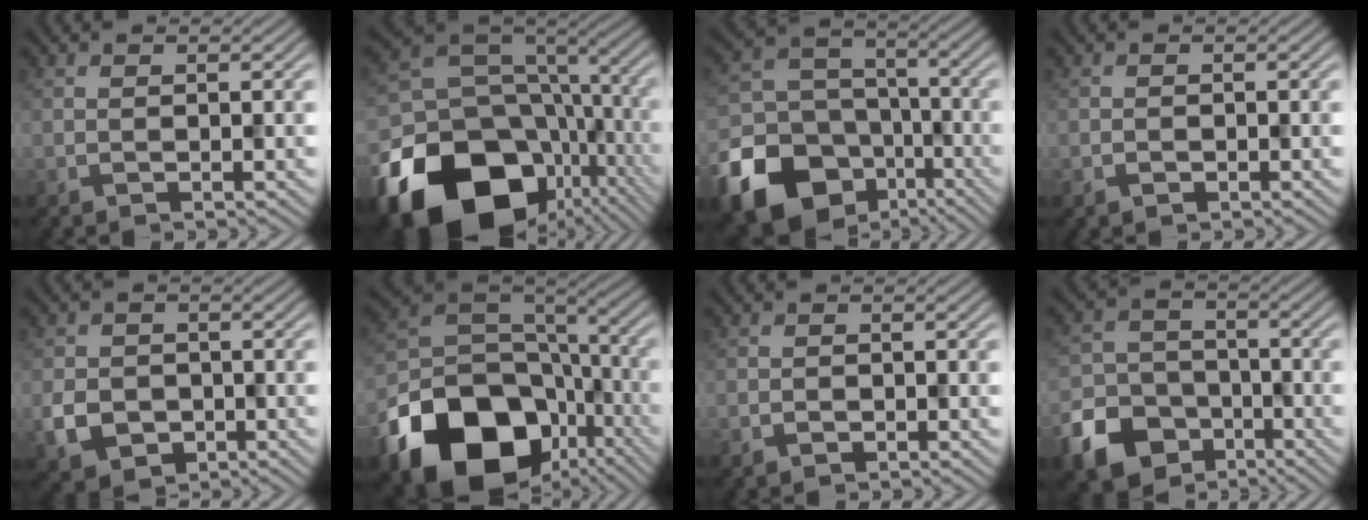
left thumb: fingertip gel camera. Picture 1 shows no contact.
{"total": 23.1, "force": [-10.5, 16.8, 11.8], "torque": [-0.261, -0.054, -0.145]}
{"total": 20.4, "force": [-10.5, 15.6, 7.9], "torque": [-0.212, -0.079, -0.181]}
{"total": 0.7, "force": [-0.4, 0.5, 0.3], "torque": [-0.004, -0.003, -0.007]}
{"total": 4.9, "force": [-1.5, 4.1, 2.2], "torque": [-0.051, -0.010, -0.036]}
{"total": 20.7, "force": [-9.9, 14.6, 10.8], "torque": [-0.259, -0.045, -0.149]}
{"total": 1.0, "force": [-0.6, 0.7, 0.4], "torque": [-0.007, -0.002, -0.012]}
{"total": 11.9, "force": [-6.6, 8.6, 4.8], "torque": [-0.126, -0.042, -0.131]}